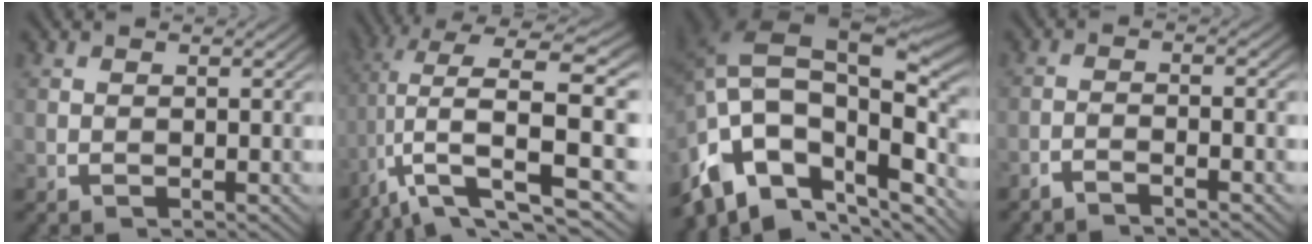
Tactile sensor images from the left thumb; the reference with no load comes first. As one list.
[{"total": 10.0, "force": [0.4, 4.1, 9.1], "torque": [-0.163, -0.010, 0.024]}, {"total": 16.6, "force": [-0.8, 10.2, 13.1], "torque": [-0.270, -0.038, 0.008]}, {"total": 2.0, "force": [-1.8, 0.0, 1.0], "torque": [-0.016, 0.002, -0.038]}]